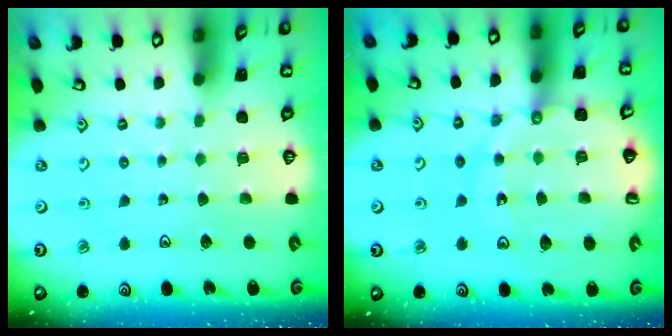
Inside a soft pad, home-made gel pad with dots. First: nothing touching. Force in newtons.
{"total": 14.1, "press": 14.0, "slide": 1.8}